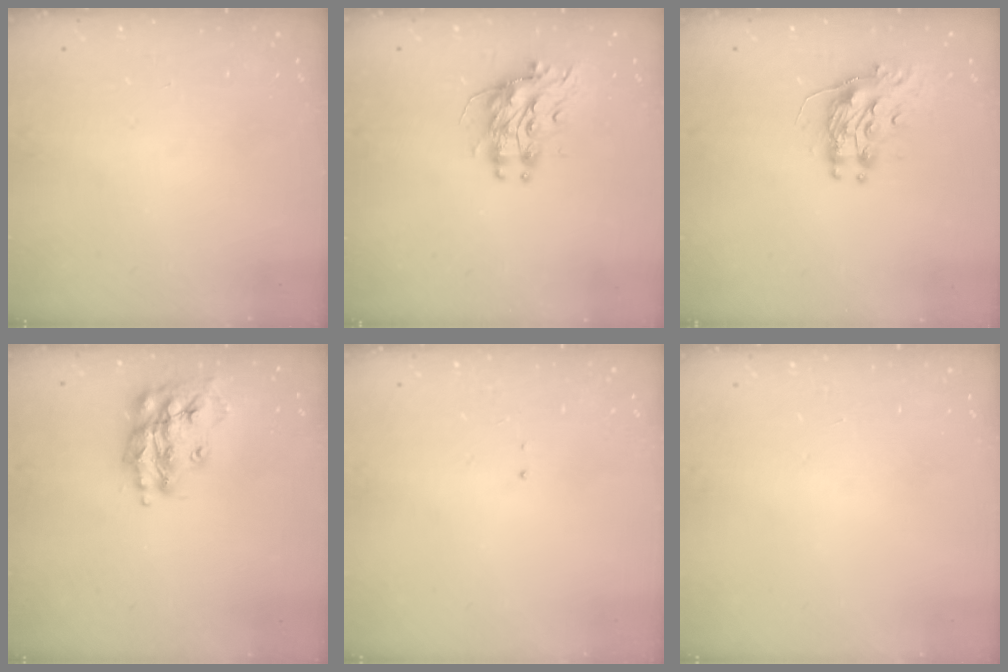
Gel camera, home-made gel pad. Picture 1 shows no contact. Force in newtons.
{"total": 9.4, "press": 9.3, "slide": 0.7}
{"total": 9.8, "press": 9.8, "slide": 0.7}
{"total": 15.3, "press": 15.2, "slide": 1.4}
{"total": 0.6, "press": 0.6, "slide": 0.1}
{"total": 0.0}